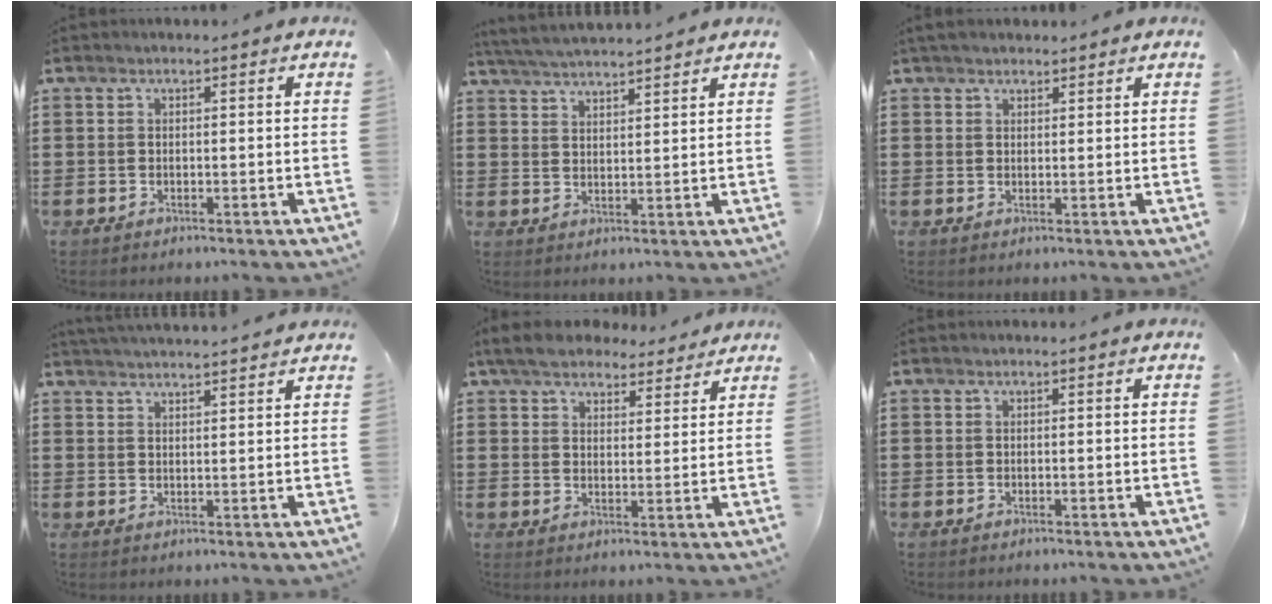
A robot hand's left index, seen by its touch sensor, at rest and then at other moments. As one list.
[{"total": 4.0, "force": [3.9, -0.3, 0.7], "torque": [-0.026, -0.015, 0.071]}, {"total": 1.8, "force": [1.6, 0.7, 0.4], "torque": [-0.012, 0.005, 0.032]}, {"total": 2.6, "force": [2.6, -0.4, 0.2], "torque": [-0.011, -0.007, 0.048]}, {"total": 5.4, "force": [4.9, 1.9, 1.4], "torque": [-0.047, -0.007, 0.089]}, {"total": 0.0}]